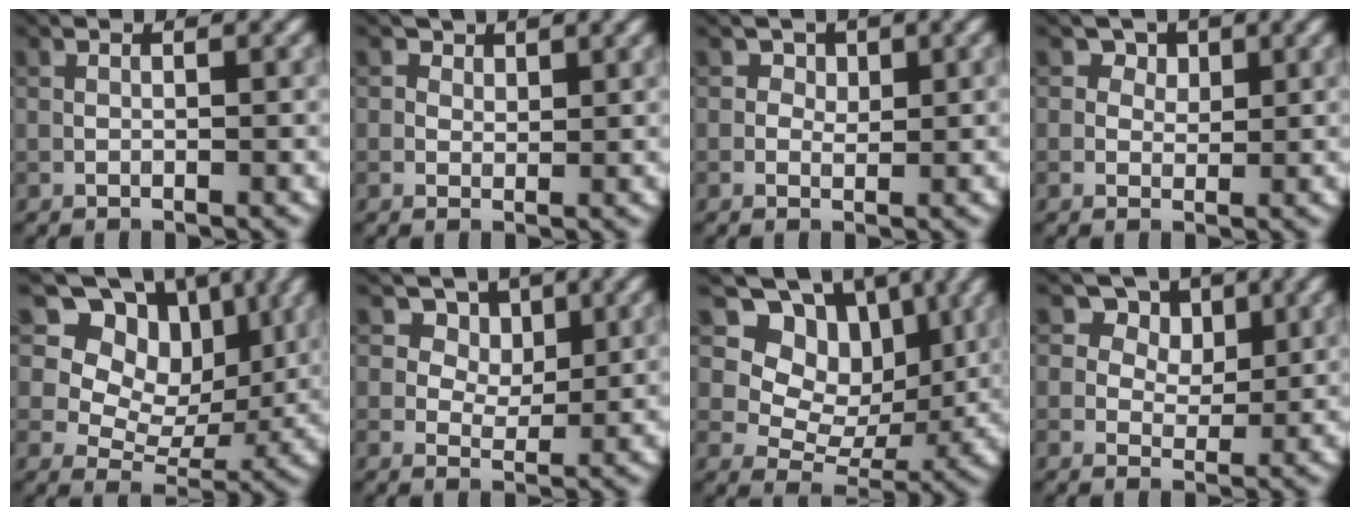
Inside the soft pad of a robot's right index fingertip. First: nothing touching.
{"total": 1.8, "force": [1.2, 1.2, 0.4], "torque": [-0.010, -0.008, 0.017]}
{"total": 1.6, "force": [0.8, 1.2, 0.7], "torque": [-0.004, -0.005, 0.009]}
{"total": 3.1, "force": [1.8, 2.2, 1.2], "torque": [-0.018, -0.008, 0.021]}
{"total": 10.2, "force": [5.3, 6.9, 5.3], "torque": [-0.085, -0.003, 0.080]}
{"total": 6.3, "force": [3.6, 4.2, 3.0], "torque": [-0.052, -0.007, 0.050]}
{"total": 9.1, "force": [4.0, 6.7, 4.7], "torque": [-0.069, -0.011, 0.064]}
{"total": 6.0, "force": [3.3, 4.2, 2.7], "torque": [-0.046, -0.004, 0.041]}